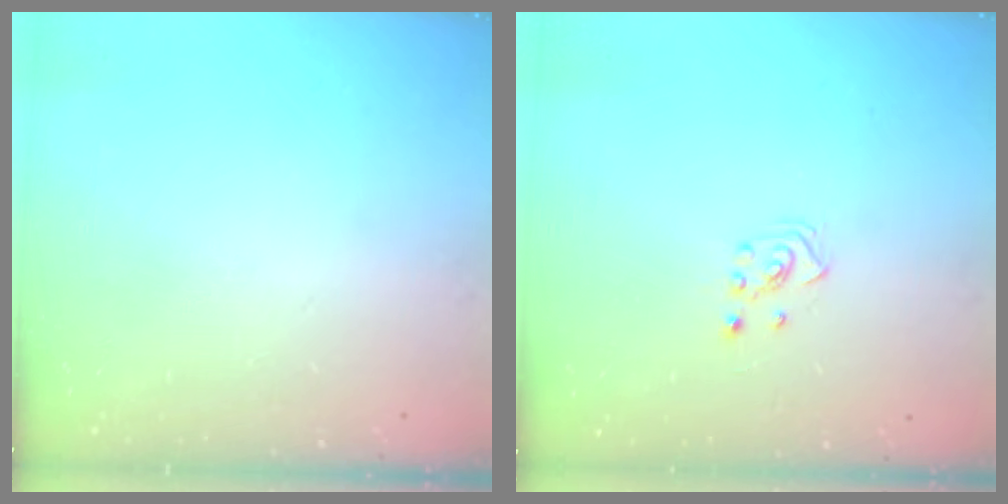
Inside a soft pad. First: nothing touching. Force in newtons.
{"total": 2.3, "press": 2.2, "slide": 0.8}